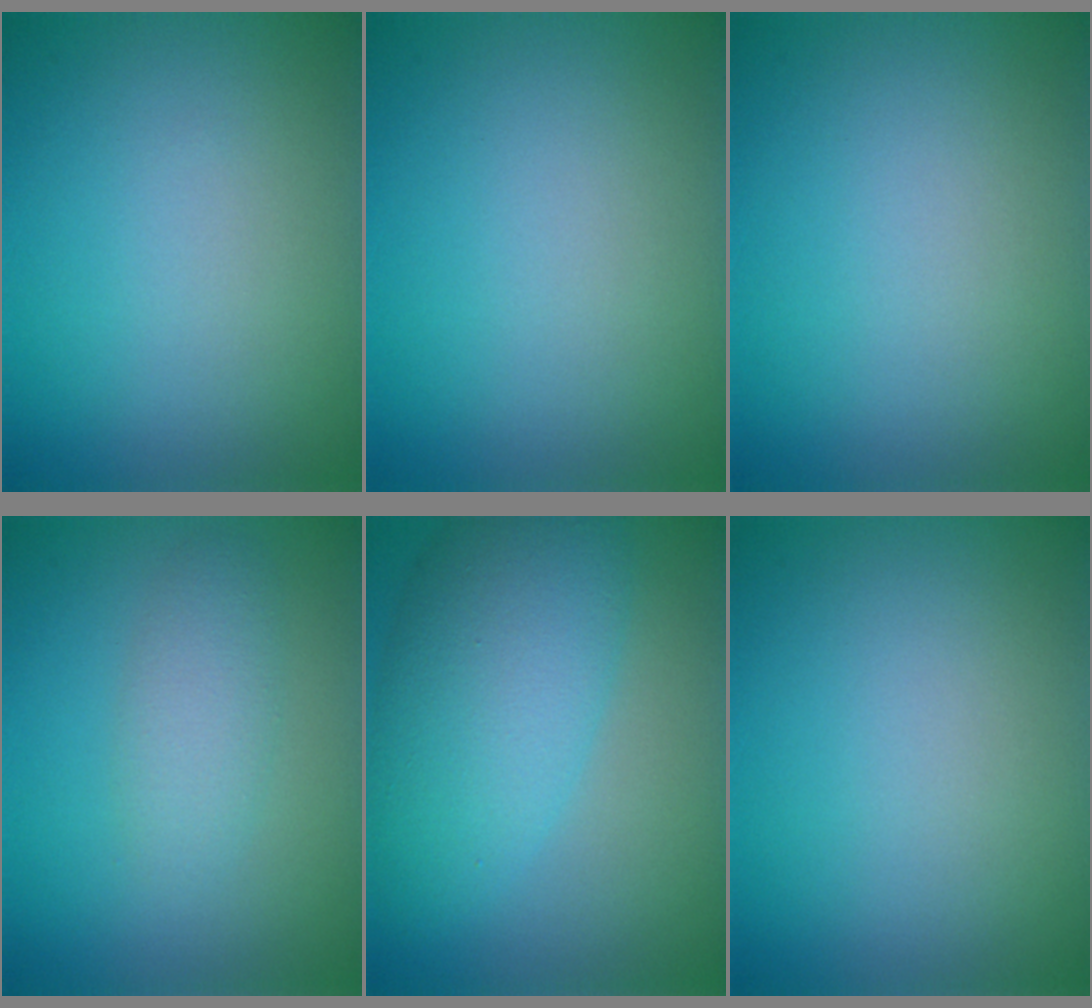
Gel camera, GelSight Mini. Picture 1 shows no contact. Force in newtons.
{"total": 0.0}
{"total": 0.0}
{"total": 2.3, "press": 2.3, "slide": 0.0}
{"total": 7.4, "press": 7.4, "slide": 0.3}
{"total": 0.0}